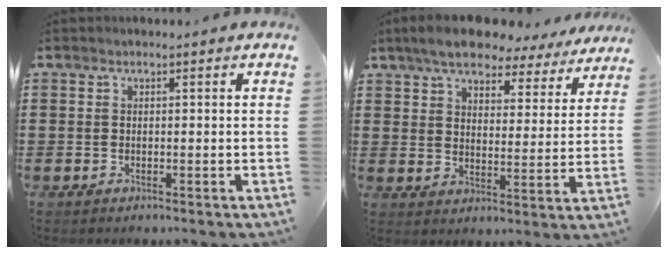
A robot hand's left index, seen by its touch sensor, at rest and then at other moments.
{"total": 7.1, "force": [6.4, 1.5, 2.5], "torque": [-0.070, -0.028, 0.113]}